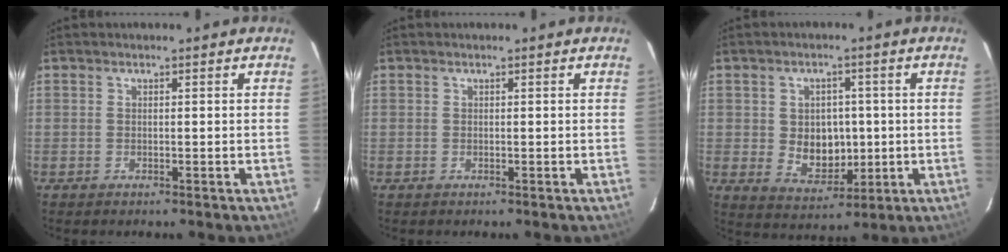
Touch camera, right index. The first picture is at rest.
{"total": 0.0}
{"total": 7.9, "force": [-0.2, 6.5, 4.6], "torque": [-0.088, 0.000, 0.016]}